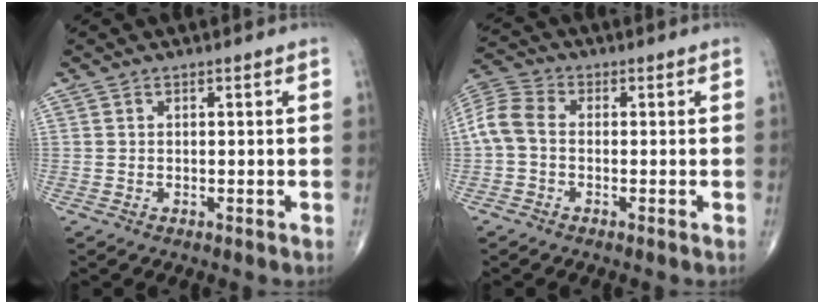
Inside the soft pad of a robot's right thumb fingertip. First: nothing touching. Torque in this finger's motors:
{"motor_torque": [-0.42, 0.64, 0.64, -0.25, 0.08]}